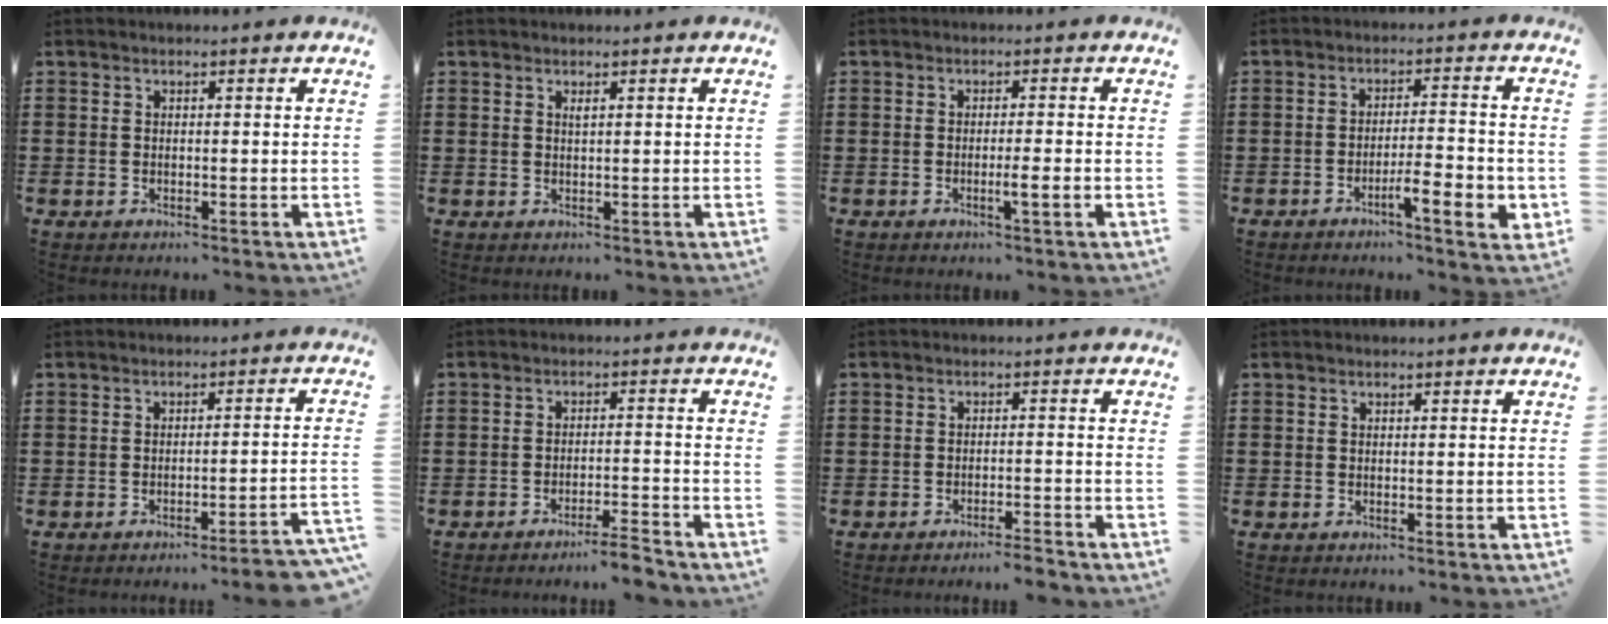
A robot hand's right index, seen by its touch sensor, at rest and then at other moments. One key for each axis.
{"total": 0.6, "fx": 0.3, "fy": 0.0, "fz": 0.5, "tx": -0.010, "ty": 0.000, "tz": 0.006}
{"total": 2.6, "fx": -1.0, "fy": -0.1, "fz": 2.4, "tx": -0.039, "ty": -0.005, "tz": -0.019}
{"total": 6.3, "fx": -3.0, "fy": 1.2, "fz": 5.4, "tx": -0.086, "ty": 0.000, "tz": -0.049}
{"total": 2.8, "fx": -2.5, "fy": -0.4, "fz": 1.1, "tx": -0.021, "ty": -0.006, "tz": -0.052}
{"total": 4.1, "fx": -3.8, "fy": -0.3, "fz": 1.4, "tx": -0.024, "ty": -0.005, "tz": -0.077}
{"total": 2.7, "fx": -2.6, "fy": -0.2, "fz": 0.7, "tx": -0.014, "ty": -0.001, "tz": -0.054}
{"total": 0.0}